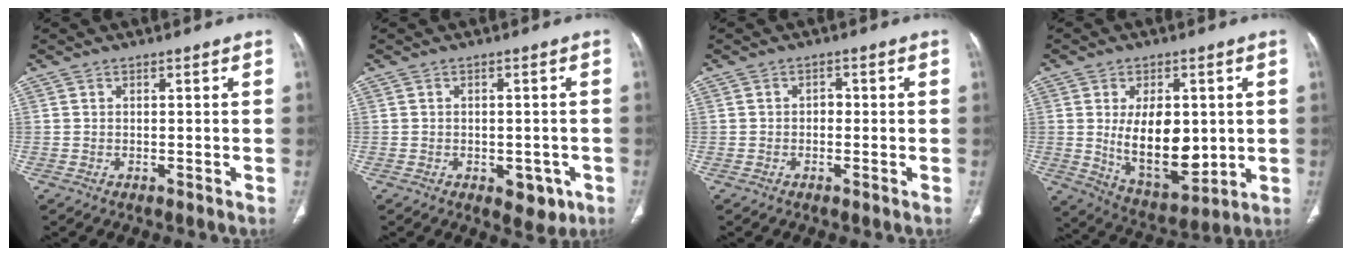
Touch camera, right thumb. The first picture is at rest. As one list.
[{"total": 5.0, "force": [-2.0, 3.1, 3.4], "torque": [-0.018, 0.006, -0.017]}, {"total": 1.4, "force": [-0.3, 1.1, 0.9], "torque": [-0.005, 0.005, -0.009]}, {"total": 14.8, "force": [0.7, 8.3, 12.2], "torque": [-0.164, -0.023, 0.033]}]